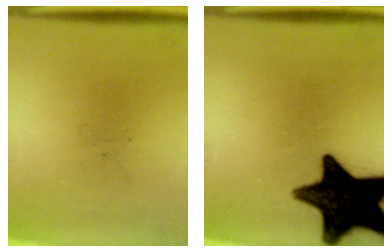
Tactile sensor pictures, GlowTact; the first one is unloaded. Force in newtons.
{"total": 17.8}